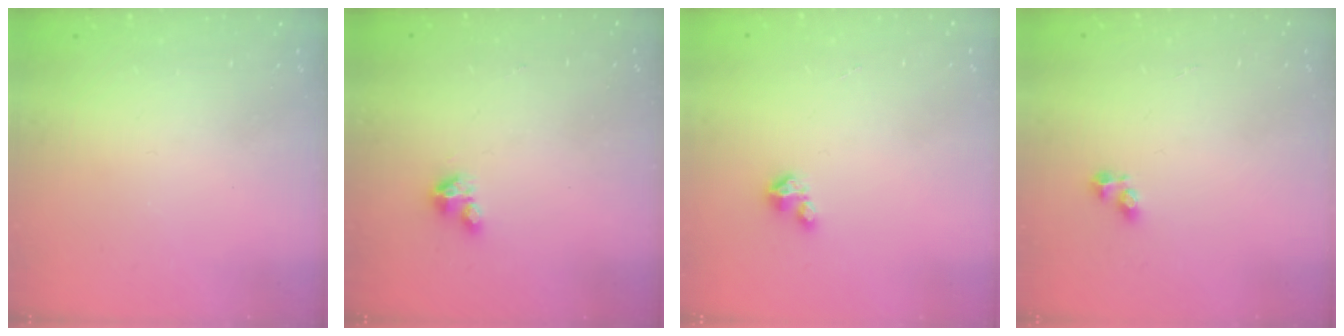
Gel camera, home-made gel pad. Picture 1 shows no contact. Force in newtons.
{"total": 2.8, "press": 2.8, "slide": 0.2}
{"total": 1.5, "press": 1.5, "slide": 0.2}
{"total": 2.5, "press": 2.5, "slide": 0.2}